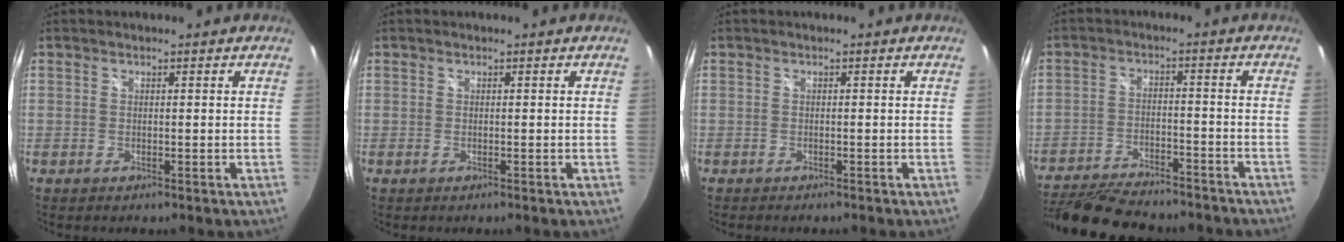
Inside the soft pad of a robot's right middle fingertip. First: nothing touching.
{"total": 0.0}
{"total": 1.9, "force": [-1.7, 0.4, 0.6], "torque": [-0.016, -0.013, -0.029]}
{"total": 20.8, "force": [-17.4, 5.9, 9.7], "torque": [-0.200, -0.031, -0.264]}